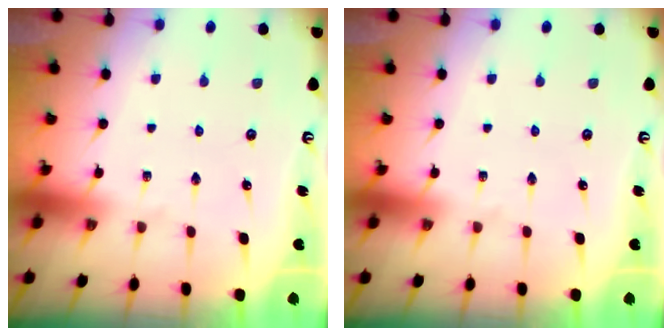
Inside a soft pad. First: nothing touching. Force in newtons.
{"total": 0.0}